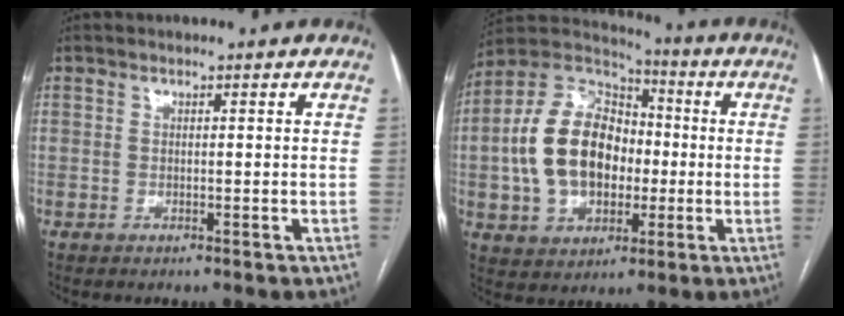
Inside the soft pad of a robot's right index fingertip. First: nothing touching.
{"total": 15.9, "force": [-1.0, 10.9, 11.6], "torque": [-0.248, 0.036, -0.011]}